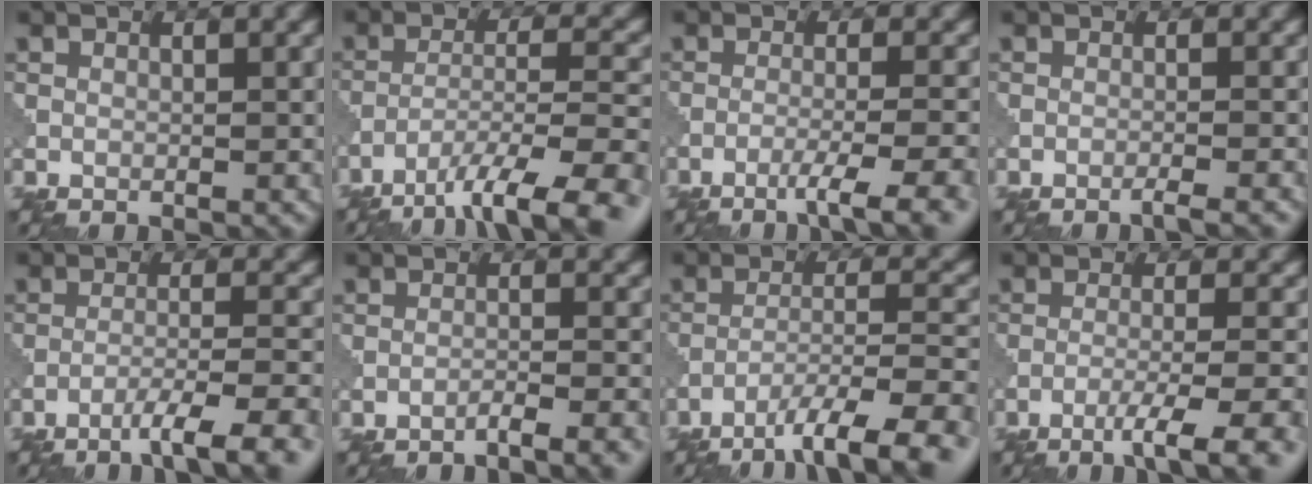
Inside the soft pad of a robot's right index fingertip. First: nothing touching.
{"total": 10.2, "force": [-7.0, 2.2, 7.0], "torque": [-0.115, -0.005, -0.104]}
{"total": 5.4, "force": [-3.2, 0.8, 4.3], "torque": [-0.061, 0.003, -0.056]}
{"total": 1.9, "force": [-1.2, 0.2, 1.4], "torque": [-0.010, 0.001, -0.031]}
{"total": 6.5, "force": [-4.2, 0.9, 5.0], "torque": [-0.069, 0.006, -0.067]}
{"total": 3.4, "force": [-2.5, 0.5, 2.3], "torque": [-0.027, 0.009, -0.051]}
{"total": 9.0, "force": [-6.0, 1.9, 6.4], "torque": [-0.099, 0.003, -0.090]}
{"total": 6.3, "force": [-3.7, 1.0, 5.0], "torque": [-0.069, 0.003, -0.063]}